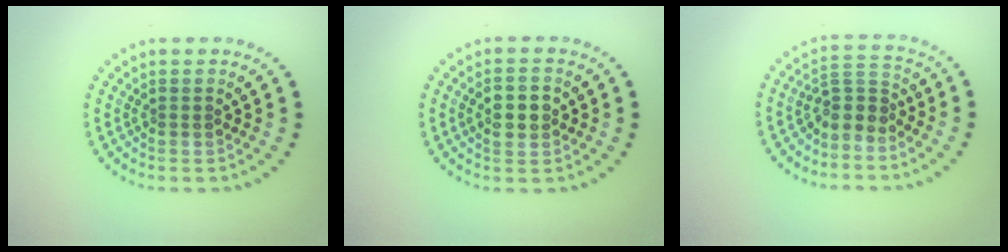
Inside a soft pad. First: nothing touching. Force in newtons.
{"total": 2.9, "press": 2.9, "slide": 0.2}
{"total": 2.7, "press": 2.1, "slide": 1.7}